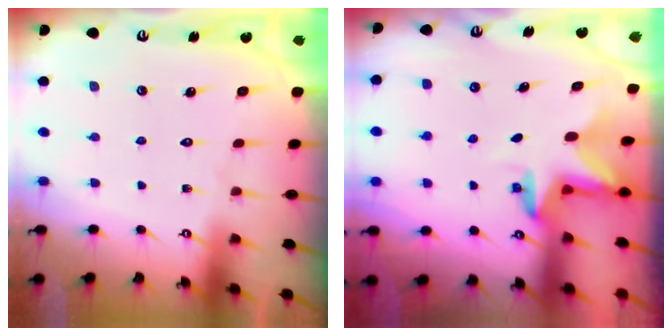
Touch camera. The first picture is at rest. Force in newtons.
{"total": 2.9, "press": 2.9, "slide": 0.2}